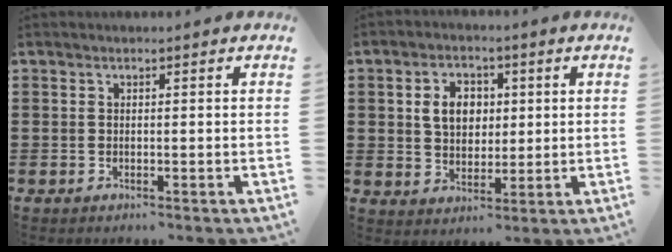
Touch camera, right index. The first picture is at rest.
{"total": 5.8, "force": [1.1, 4.5, 3.5], "torque": [-0.077, 0.013, 0.015]}